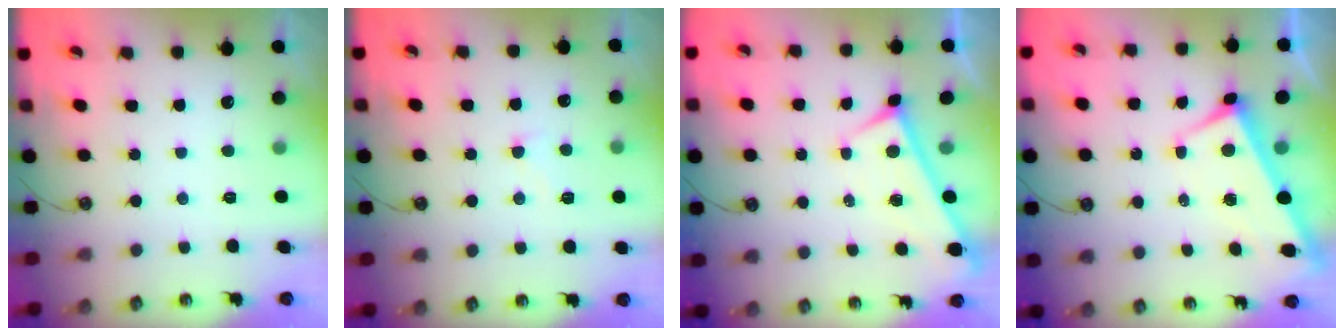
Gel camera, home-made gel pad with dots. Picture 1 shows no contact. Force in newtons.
{"total": 2.0, "press": 1.9, "slide": 0.6}
{"total": 0.0}
{"total": 2.9, "press": 2.7, "slide": 0.9}